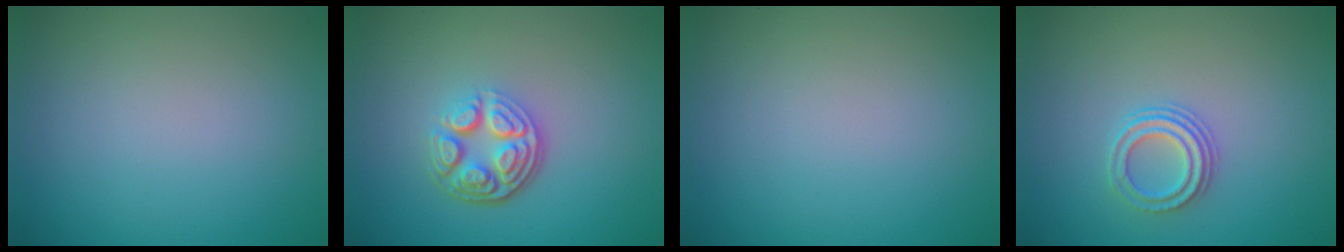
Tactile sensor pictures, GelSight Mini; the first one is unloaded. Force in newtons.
{"total": 4.8, "press": 3.4, "slide": 3.4}
{"total": 0.0}
{"total": 2.5, "press": 2.2, "slide": 1.2}